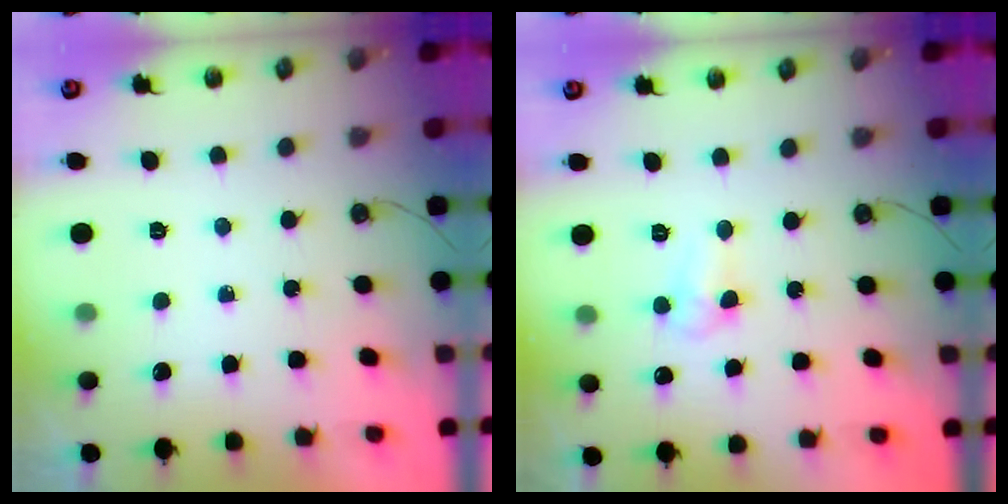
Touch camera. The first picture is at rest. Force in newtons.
{"total": 3.6, "press": 3.6, "slide": 0.6}